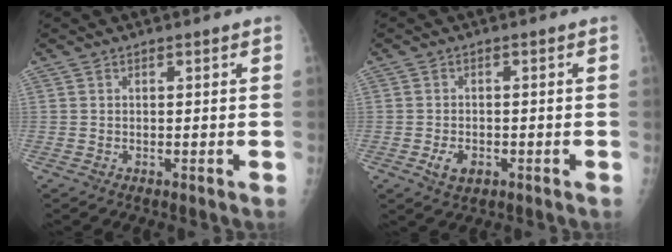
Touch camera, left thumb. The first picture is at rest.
{"total": 3.9, "force": [-1.5, 2.5, 2.5], "torque": [-0.038, 0.001, -0.021]}